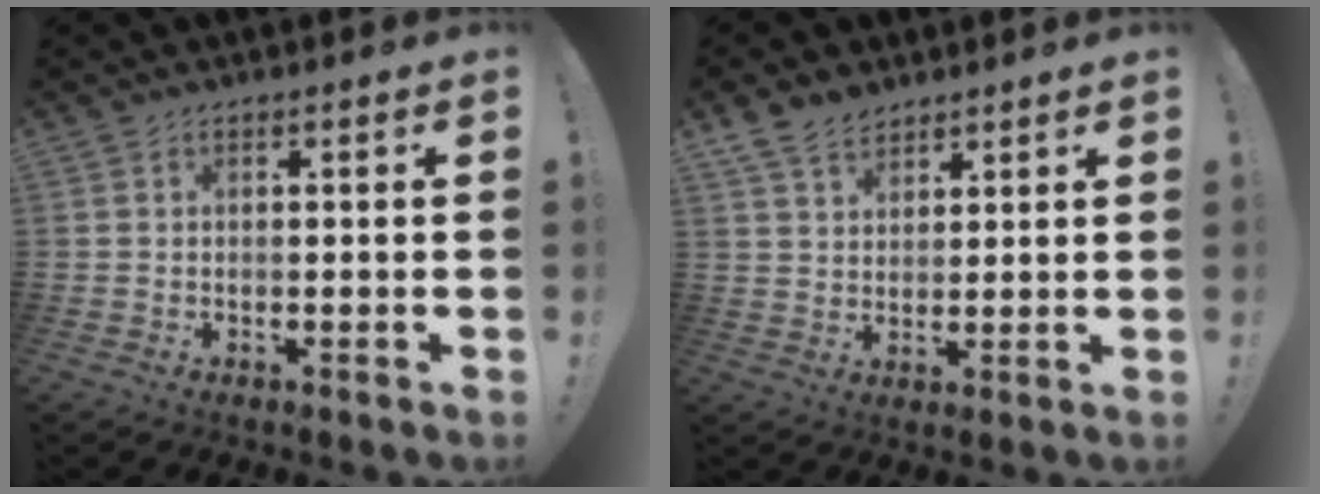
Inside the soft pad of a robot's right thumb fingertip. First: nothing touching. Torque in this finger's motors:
{"motor_torque": [-0.10, 1.61, 0.82, 0.80, 0.21]}